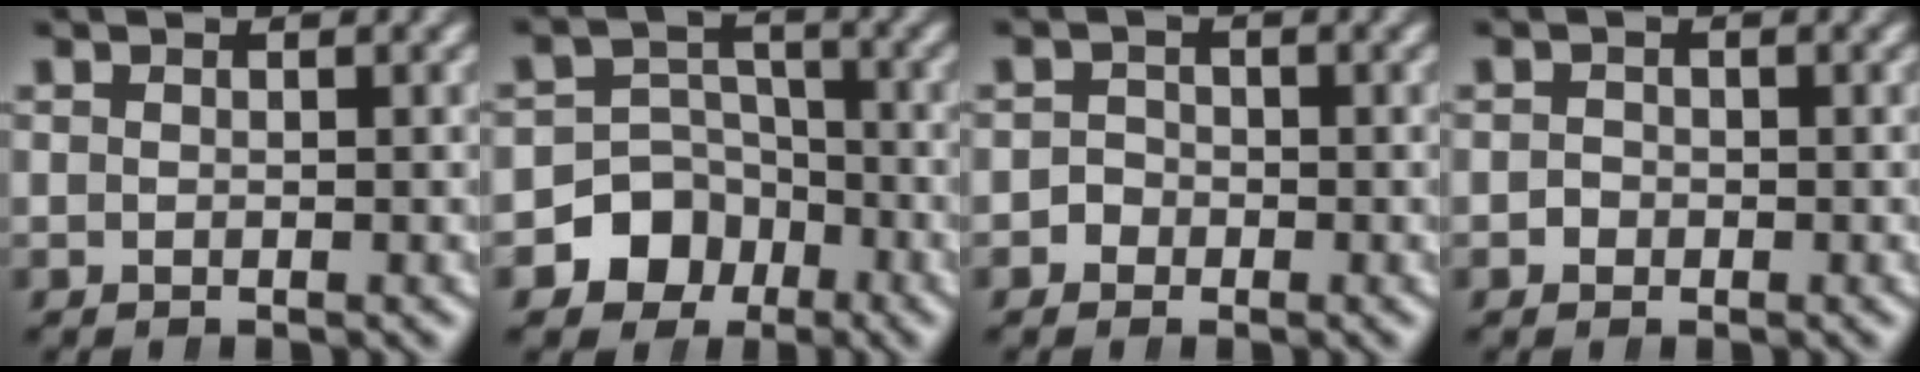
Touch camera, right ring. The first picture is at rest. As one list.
[{"total": 8.2, "force": [-3.4, 7.1, 2.3], "torque": [-0.052, -0.028, -0.057]}, {"total": 1.9, "force": [-0.8, 1.7, -0.1], "torque": [-0.008, -0.009, -0.018]}, {"total": 0.8, "force": [-0.5, 0.5, -0.3], "torque": [-0.001, -0.012, -0.006]}]